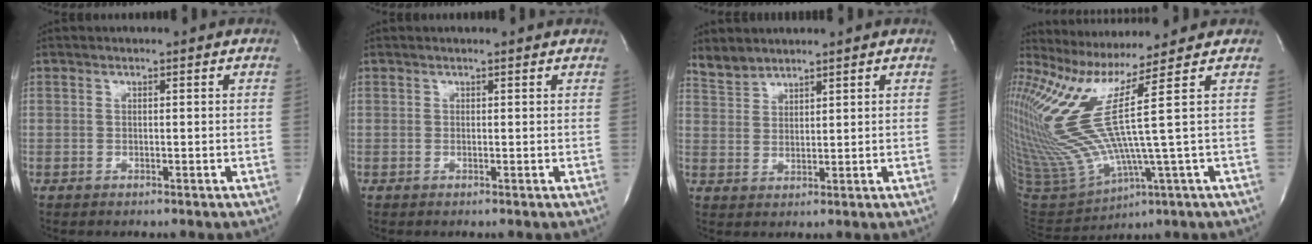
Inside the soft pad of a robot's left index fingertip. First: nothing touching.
{"total": 1.2, "force": [1.1, 0.0, 0.4], "torque": [-0.012, 0.004, 0.008]}
{"total": 3.2, "force": [3.1, 0.8, -0.1], "torque": [-0.007, 0.008, 0.067]}
{"total": 13.6, "force": [6.7, -3.2, 11.4], "torque": [-0.241, -0.034, 0.140]}